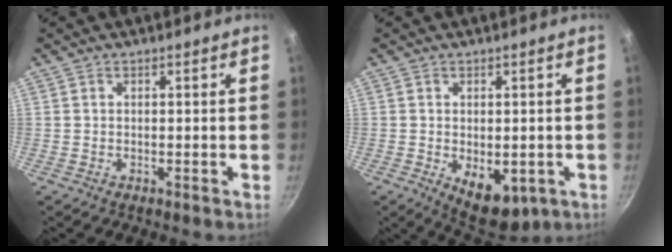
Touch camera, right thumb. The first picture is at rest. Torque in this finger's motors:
{"motor_torque": [-0.42, 0.75, -0.12, 0.17, 0.17]}